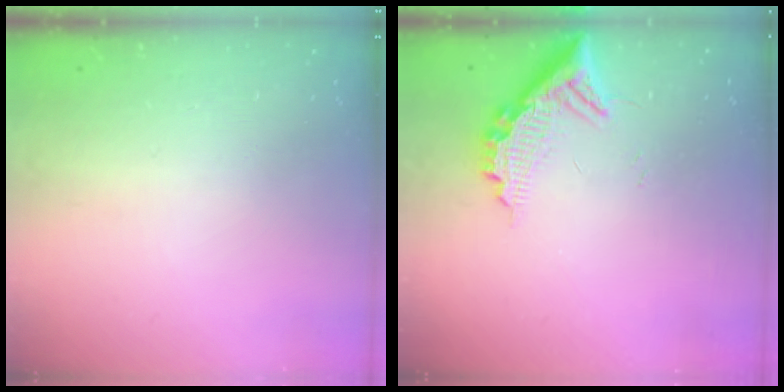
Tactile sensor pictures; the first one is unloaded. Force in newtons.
{"total": 10.9, "press": 10.9, "slide": 0.8}